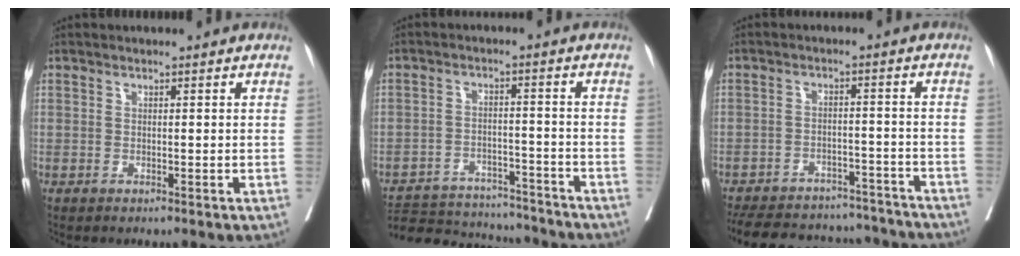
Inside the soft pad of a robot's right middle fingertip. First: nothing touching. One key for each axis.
{"total": 15.8, "fx": -14.8, "fy": 4.2, "fz": 3.5, "tx": -0.064, "ty": 0.011, "tz": -0.206}
{"total": 21.4, "fx": -19.1, "fy": 7.0, "fz": 6.4, "tx": -0.146, "ty": 0.001, "tz": -0.252}